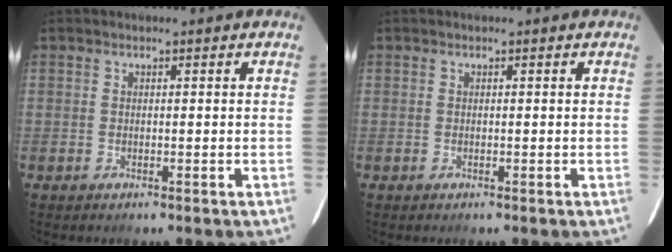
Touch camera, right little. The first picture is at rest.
{"total": 0.0}